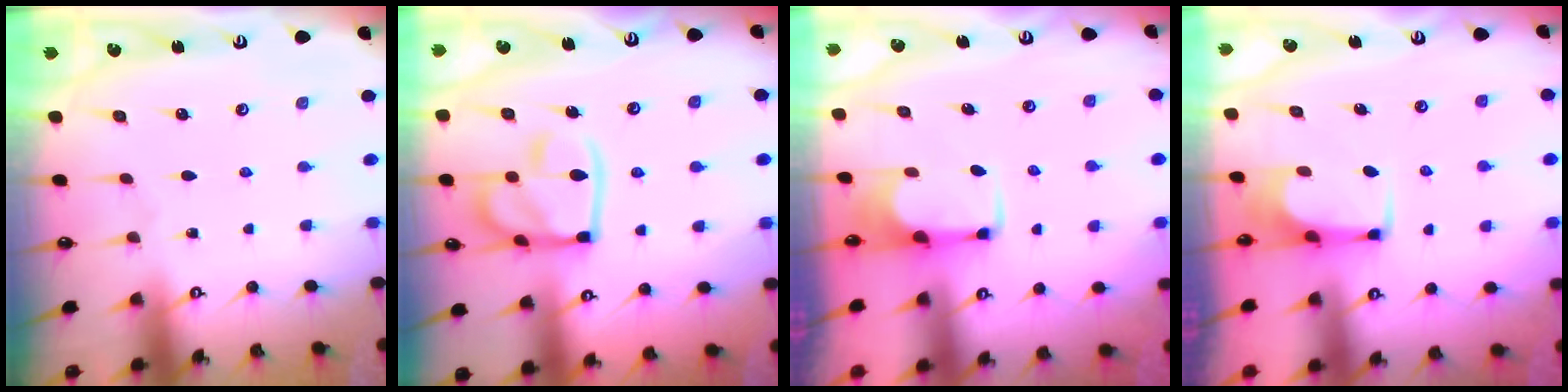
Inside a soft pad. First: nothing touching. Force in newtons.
{"total": 15.6, "press": 15.5, "slide": 1.6}
{"total": 1.9, "press": 1.7, "slide": 0.9}
{"total": 3.5, "press": 3.5, "slide": 0.2}